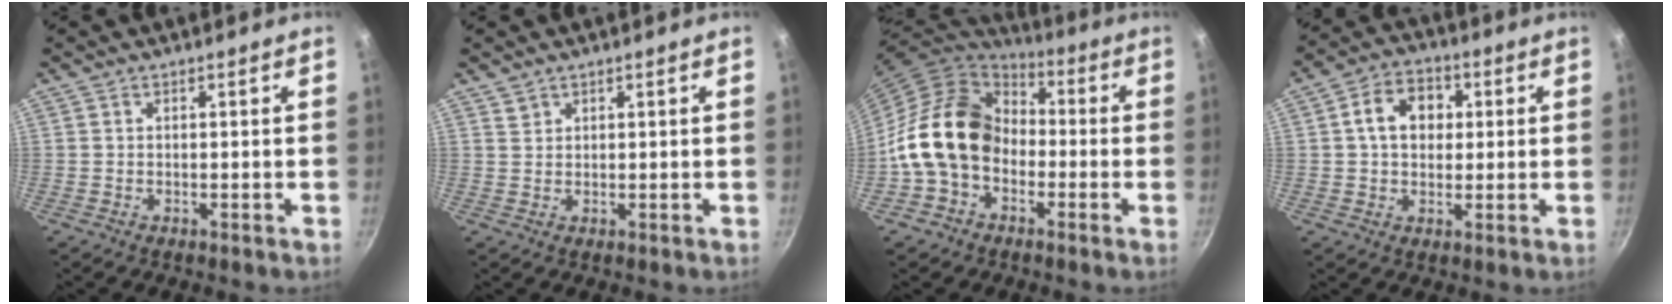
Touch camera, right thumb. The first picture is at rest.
{"total": 1.3, "force": [1.1, 0.8, 0.1], "torque": [0.008, 0.002, 0.022]}
{"total": 16.6, "force": [-2.7, 12.8, 10.2], "torque": [-0.150, 0.049, -0.068]}
{"total": 9.0, "force": [1.6, 6.8, 5.6], "torque": [-0.065, 0.012, 0.015]}